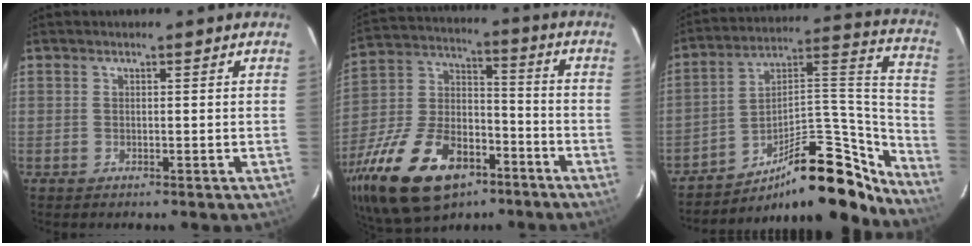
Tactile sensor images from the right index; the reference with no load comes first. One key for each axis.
{"total": 26.0, "fx": -14.8, "fy": 14.3, "fz": 15.9, "tx": -0.338, "ty": -0.003, "tz": -0.242}
{"total": 23.6, "fx": -19.4, "fy": 6.9, "fz": 11.5, "tx": -0.133, "ty": 0.059, "tz": -0.286}